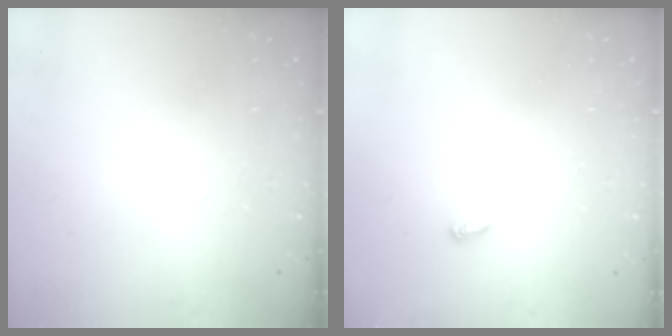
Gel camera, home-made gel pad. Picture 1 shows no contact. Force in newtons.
{"total": 3.7, "press": 3.7, "slide": 0.2}